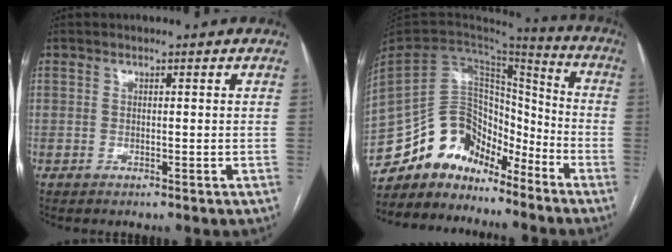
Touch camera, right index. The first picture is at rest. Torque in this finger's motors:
{"motor_torque": [0.31, -0.24, -0.26, -0.19]}